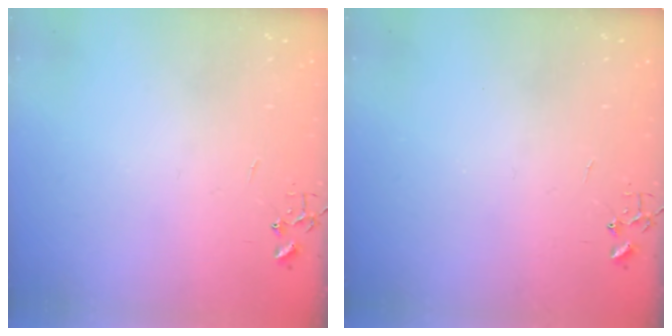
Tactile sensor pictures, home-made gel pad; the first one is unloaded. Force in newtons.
{"total": 0.0}